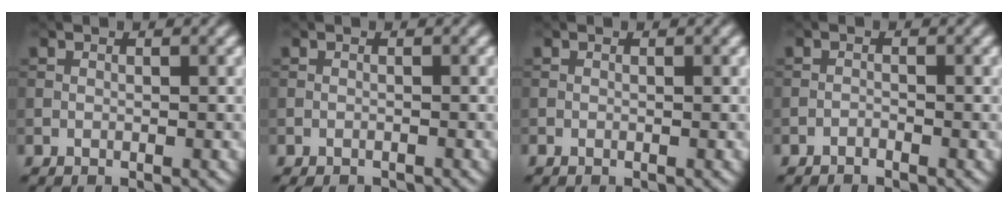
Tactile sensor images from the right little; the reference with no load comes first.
{"total": 1.7, "force": [-1.6, 0.3, 0.5], "torque": [-0.004, -0.005, -0.024]}
{"total": 0.0}
{"total": 0.0}